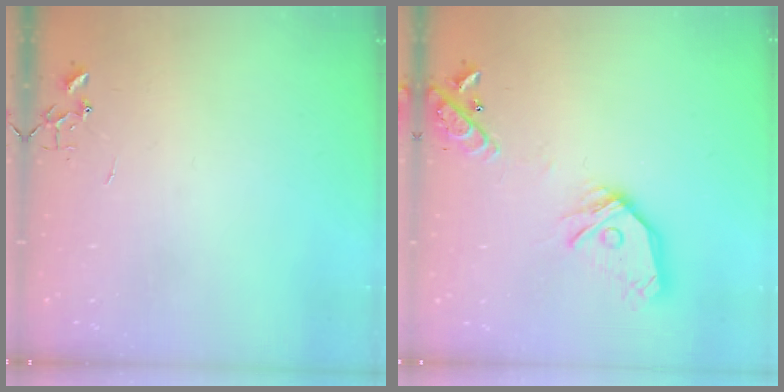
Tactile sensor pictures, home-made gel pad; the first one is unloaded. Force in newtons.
{"total": 18.6, "press": 18.4, "slide": 2.5}